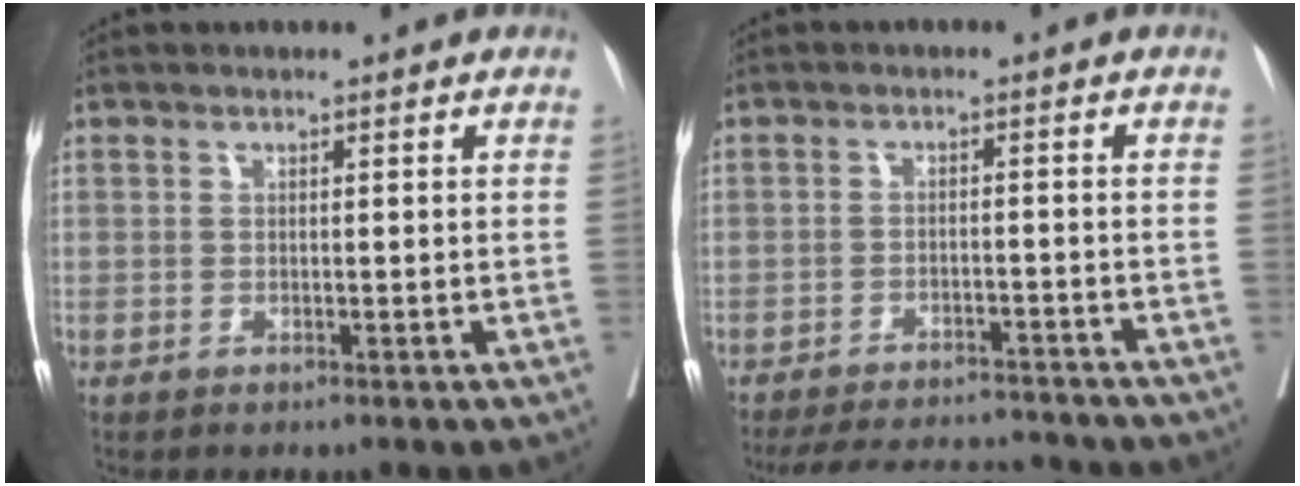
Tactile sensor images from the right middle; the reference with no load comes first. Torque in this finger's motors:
{"motor_torque": [0.09, -0.11, 0.05, 0.03]}